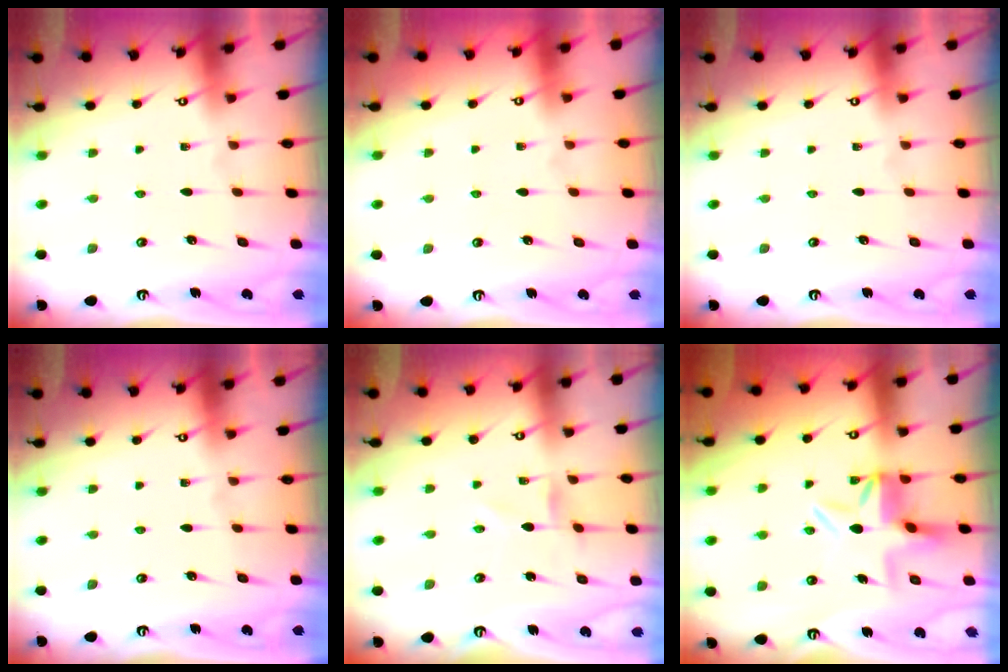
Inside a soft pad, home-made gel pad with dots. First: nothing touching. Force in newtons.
{"total": 1.8, "press": 1.8, "slide": 0.2}
{"total": 0.0}
{"total": 0.0}
{"total": 0.6, "press": 0.6, "slide": 0.1}
{"total": 6.5, "press": 6.1, "slide": 2.4}